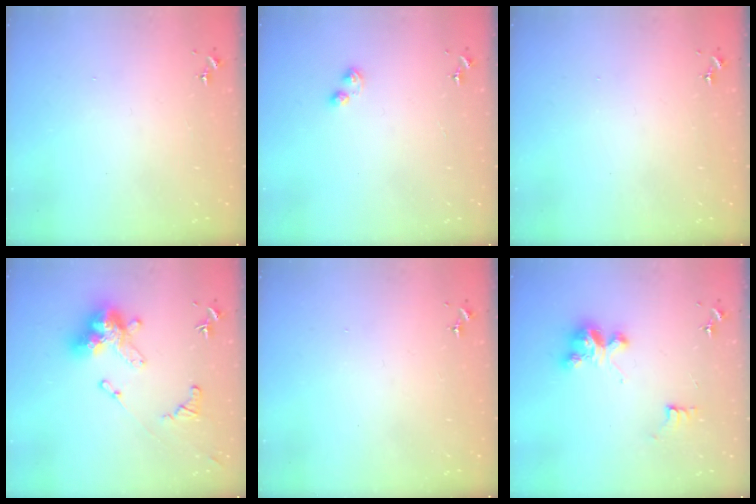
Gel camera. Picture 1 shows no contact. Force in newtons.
{"total": 2.9, "press": 2.9, "slide": 0.4}
{"total": 0.0}
{"total": 16.1, "press": 16.0, "slide": 1.6}
{"total": 0.0}
{"total": 9.2, "press": 9.2, "slide": 0.3}